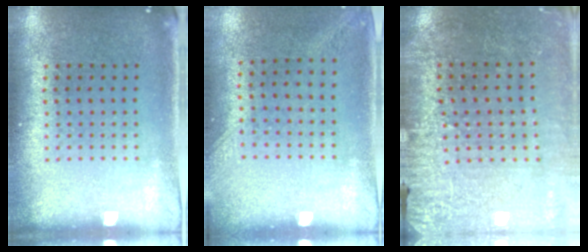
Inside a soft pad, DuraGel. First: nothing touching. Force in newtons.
{"total": 1.4, "press": 1.1, "slide": 0.9}
{"total": 2.9, "press": 2.9, "slide": 0.3}